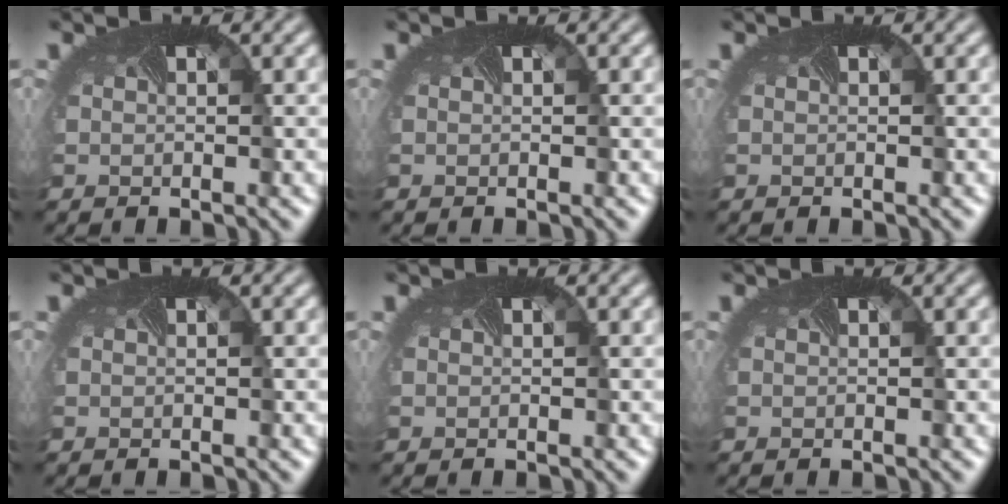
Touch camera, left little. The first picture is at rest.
{"total": 0.0}
{"total": 0.0}
{"total": 0.0}
{"total": 0.0}
{"total": 0.0}